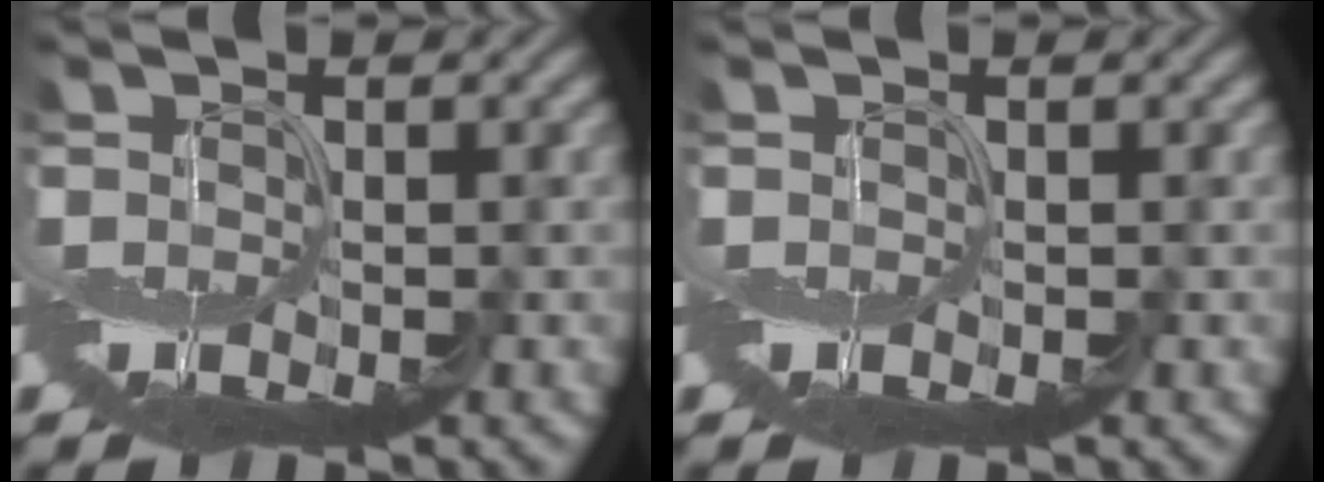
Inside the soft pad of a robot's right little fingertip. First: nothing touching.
{"total": 0.0}